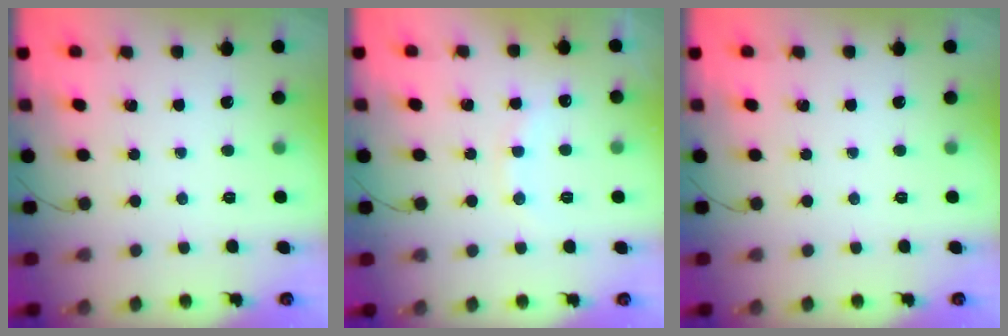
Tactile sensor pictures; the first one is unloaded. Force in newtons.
{"total": 8.4, "press": 8.2, "slide": 1.6}
{"total": 0.0}